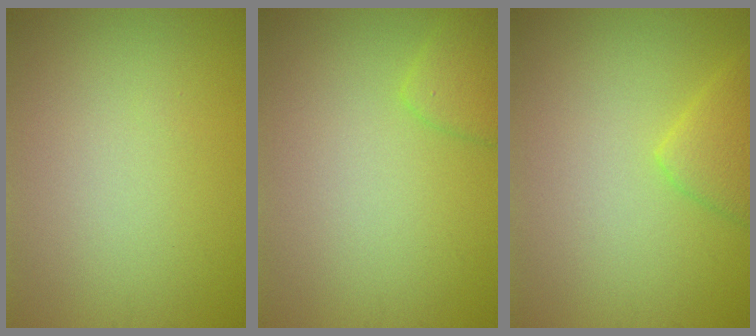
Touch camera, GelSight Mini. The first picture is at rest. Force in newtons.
{"total": 2.4, "press": 2.4, "slide": 0.2}
{"total": 2.8, "press": 2.8, "slide": 0.2}